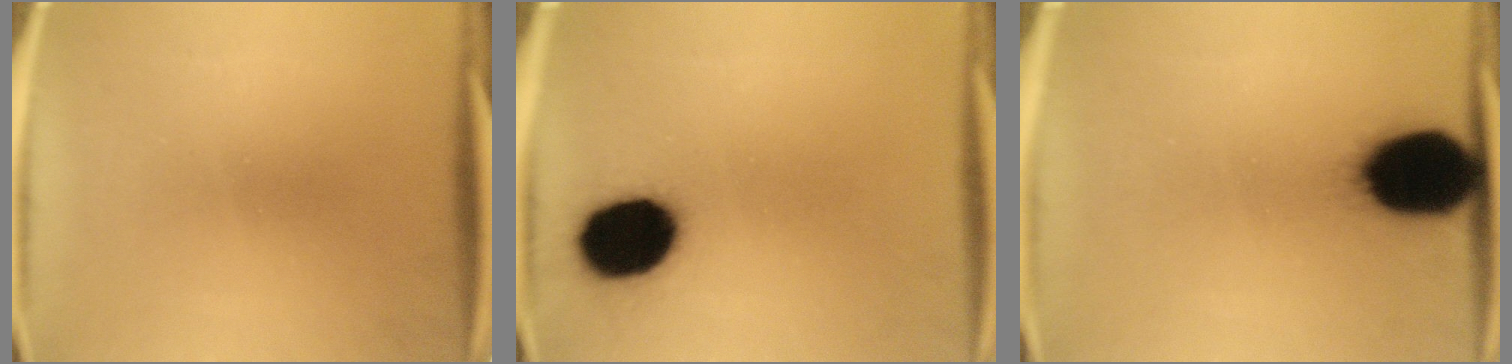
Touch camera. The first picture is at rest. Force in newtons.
{"total": 16.0}
{"total": 19.9}